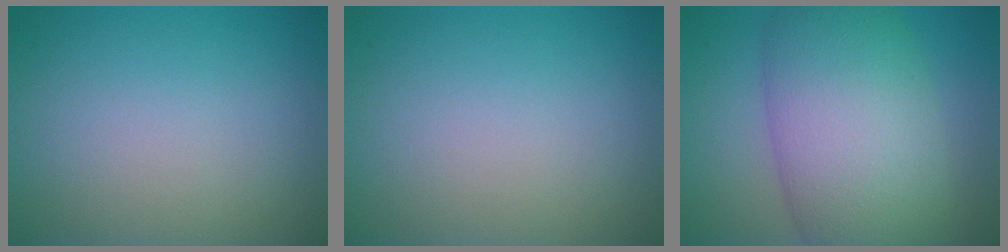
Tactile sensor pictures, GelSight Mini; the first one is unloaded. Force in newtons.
{"total": 0.0}
{"total": 11.2, "press": 11.2, "slide": 0.4}